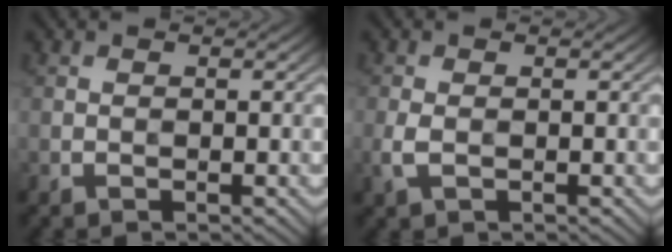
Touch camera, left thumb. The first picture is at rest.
{"total": 2.2, "force": [-0.5, 1.3, 1.8], "torque": [-0.052, -0.005, -0.012]}